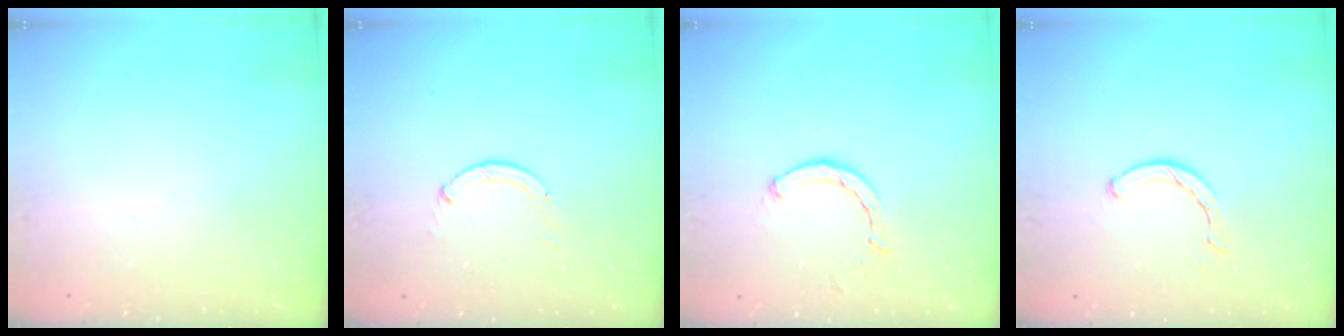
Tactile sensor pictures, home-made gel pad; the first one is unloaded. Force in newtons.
{"total": 0.0}
{"total": 2.6, "press": 2.6, "slide": 0.1}
{"total": 2.4, "press": 2.4, "slide": 0.1}